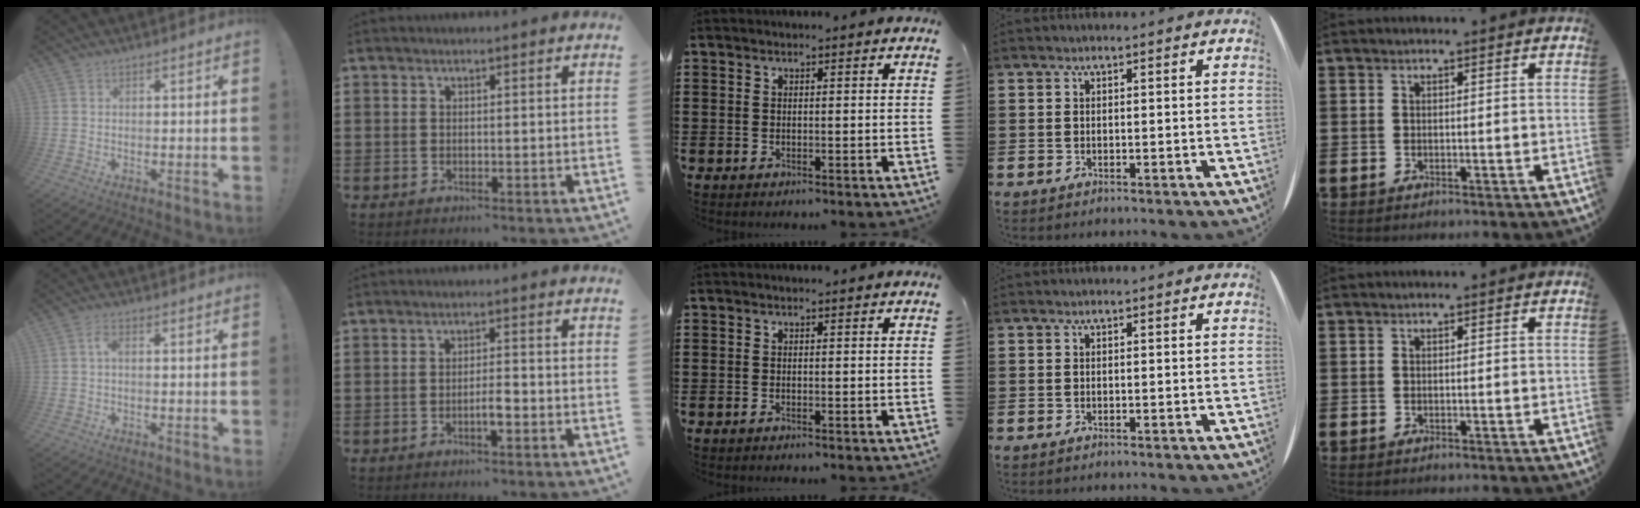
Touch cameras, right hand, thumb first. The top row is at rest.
{"thumb": {"total": 2.4, "force": [0.0, 0.8, 2.2], "torque": [-0.044, 0.005, -0.001]}, "index": {"total": 2.8, "force": [-1.2, 0.5, 2.4], "torque": [-0.043, 0.003, -0.022]}}